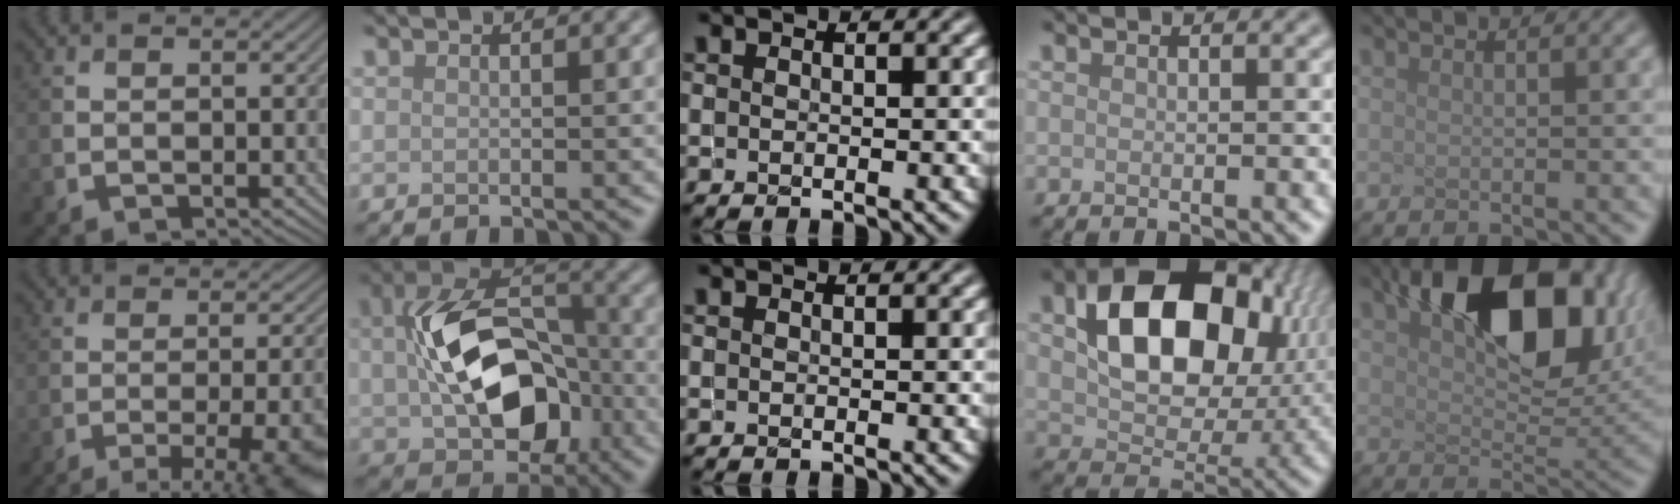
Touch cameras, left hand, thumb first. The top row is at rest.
{"thumb": {"total": 12.6, "force": [-8.6, 2.8, 8.8], "torque": [-0.101, -0.004, -0.103]}, "index": {"total": 11.3, "force": [-0.4, 7.5, 8.4], "torque": [-0.147, -0.001, -0.002]}, "ring": {"total": 13.7, "force": [3.0, 9.3, 9.6], "torque": [-0.156, 0.002, 0.056]}, "little": {"total": 9.9, "force": [3.5, 5.3, 7.6], "torque": [-0.139, -0.004, 0.105]}}